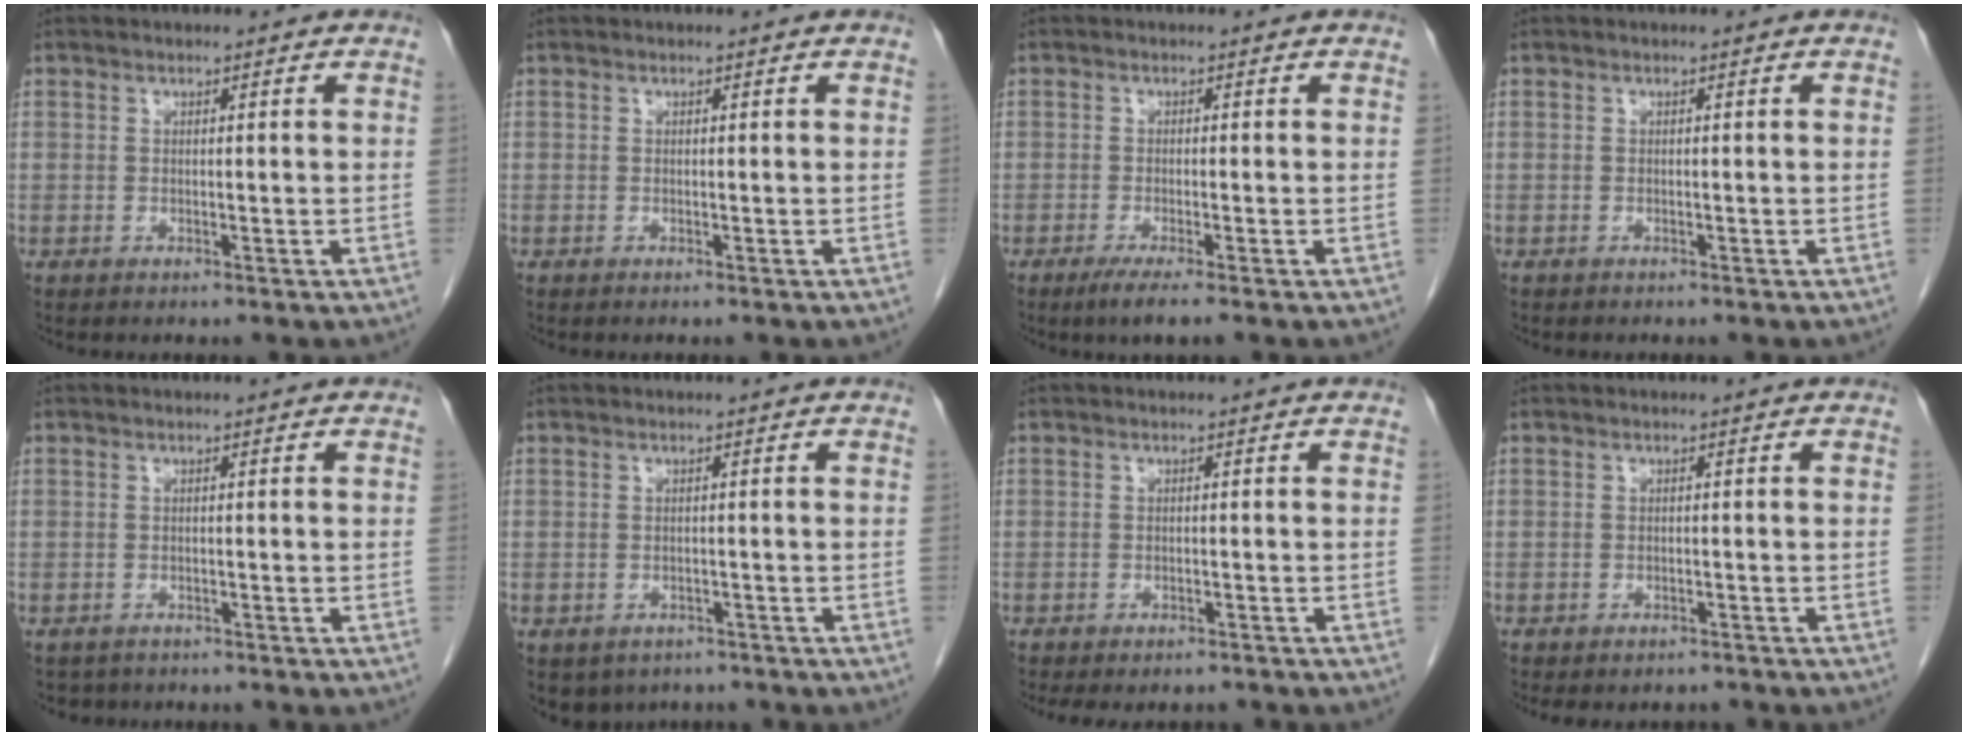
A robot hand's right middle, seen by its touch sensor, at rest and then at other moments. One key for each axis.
{"total": 0.0}
{"total": 2.9, "fx": -1.9, "fy": -0.1, "fz": 2.2, "tx": -0.043, "ty": -0.010, "tz": -0.037}
{"total": 0.0}
{"total": 2.6, "fx": -2.1, "fy": 1.4, "fz": 0.0, "tx": -0.005, "ty": 0.002, "tz": -0.029}
{"total": 5.5, "fx": -4.0, "fy": 3.7, "fz": 1.0, "tx": -0.009, "ty": 0.008, "tz": -0.048}
{"total": 6.6, "fx": -5.8, "fy": 2.5, "fz": 2.0, "tx": -0.021, "ty": -0.003, "tz": -0.072}
{"total": 4.9, "fx": -4.3, "fy": 2.1, "fz": 1.0, "tx": -0.006, "ty": 0.003, "tz": -0.052}